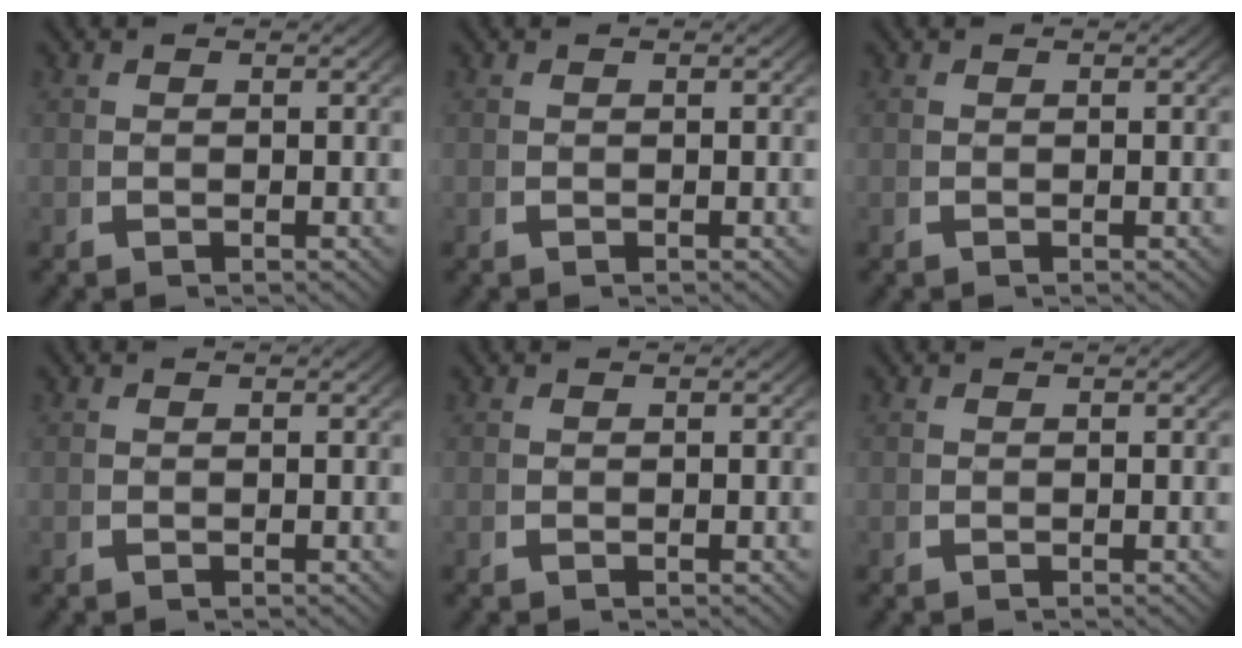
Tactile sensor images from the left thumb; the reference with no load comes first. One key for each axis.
{"total": 0.0}
{"total": 0.0}
{"total": 0.0}
{"total": 0.0}
{"total": 0.0}